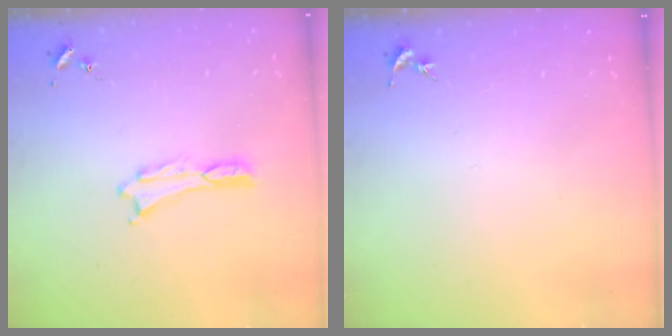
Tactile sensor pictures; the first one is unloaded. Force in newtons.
{"total": 0.0}